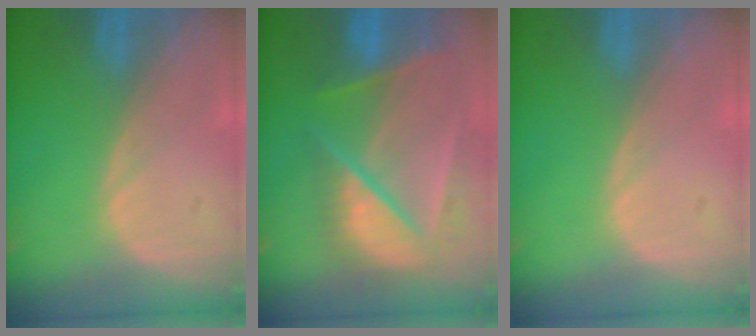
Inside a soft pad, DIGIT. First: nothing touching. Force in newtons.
{"total": 9.9, "press": 8.5, "slide": 5.1}
{"total": 0.0}